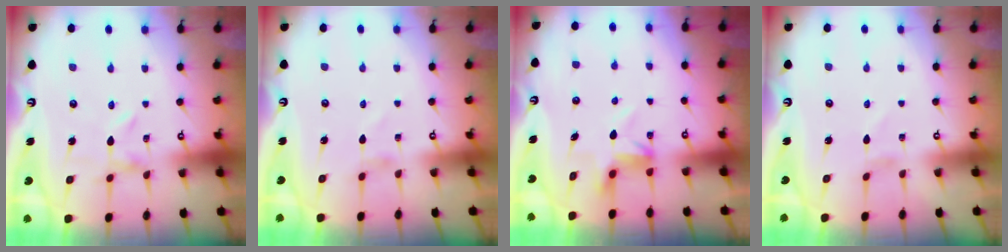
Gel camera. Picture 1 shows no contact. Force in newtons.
{"total": 0.8, "press": 0.8, "slide": 0.3}
{"total": 5.0, "press": 4.9, "slide": 0.3}
{"total": 0.7, "press": 0.7, "slide": 0.2}